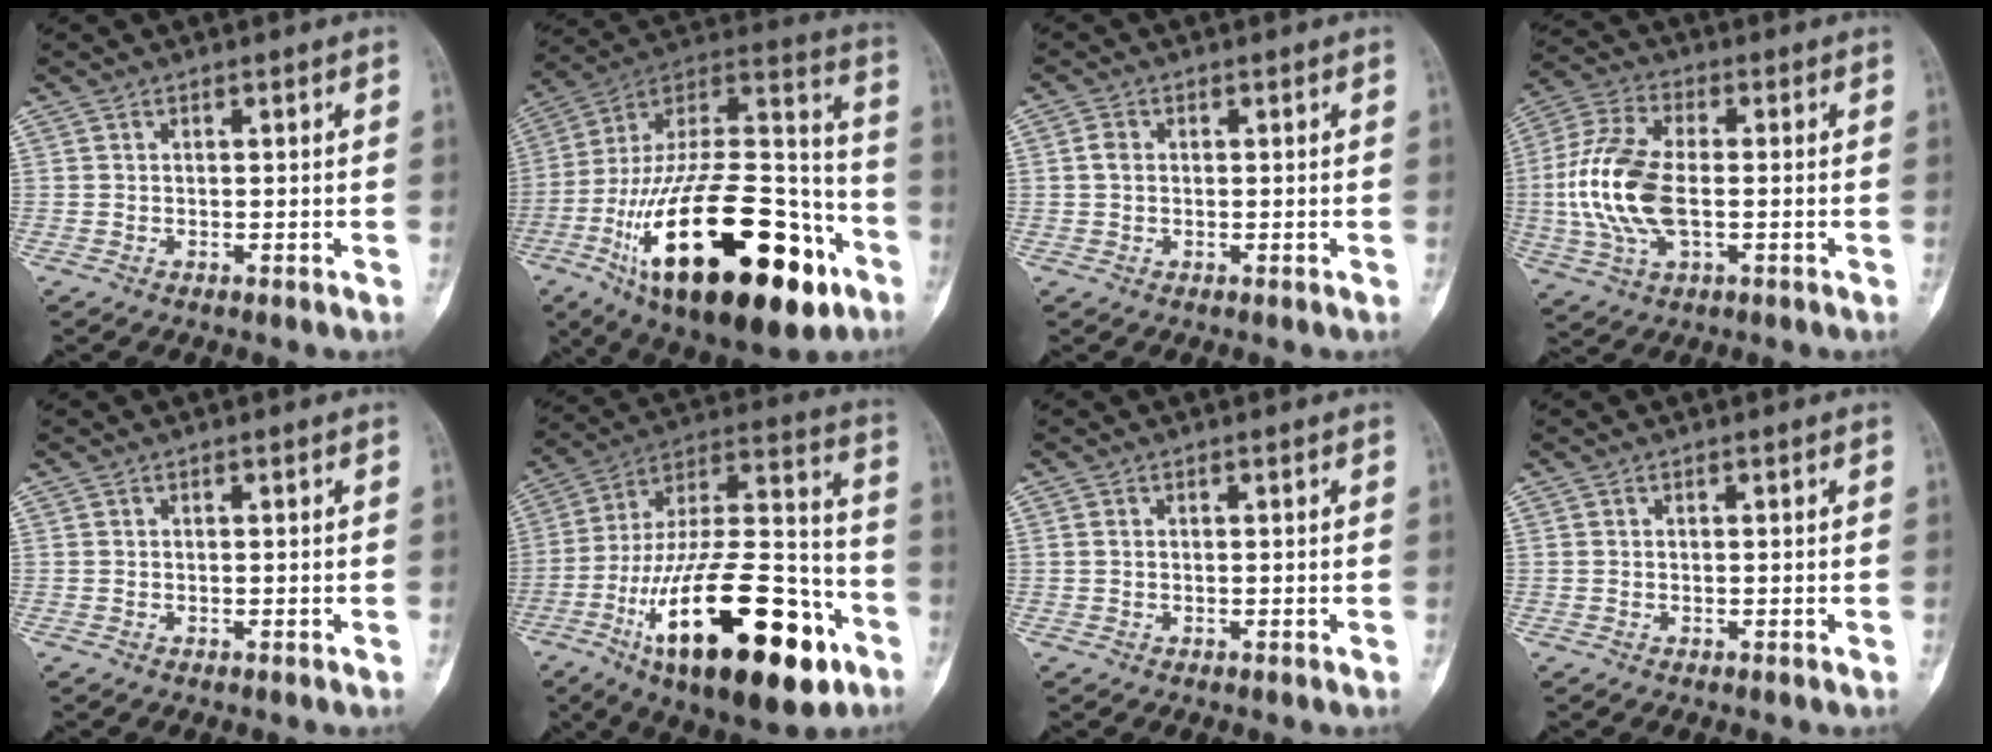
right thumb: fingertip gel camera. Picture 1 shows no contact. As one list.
[{"total": 39.8, "force": [-16.6, 17.0, 31.9], "torque": [-0.535, 0.057, -0.262]}, {"total": 2.1, "force": [0.2, 1.6, 1.4], "torque": [-0.025, 0.002, 0.003]}, {"total": 15.0, "force": [-1.1, 7.9, 12.8], "torque": [-0.279, 0.010, -0.022]}, {"total": 0.0}, {"total": 33.6, "force": [-14.8, 13.1, 27.2], "torque": [-0.445, 0.063, -0.232]}, {"total": 0.6, "force": [0.1, 0.4, 0.5], "torque": [-0.013, 0.001, 0.004]}, {"total": 0.0}]